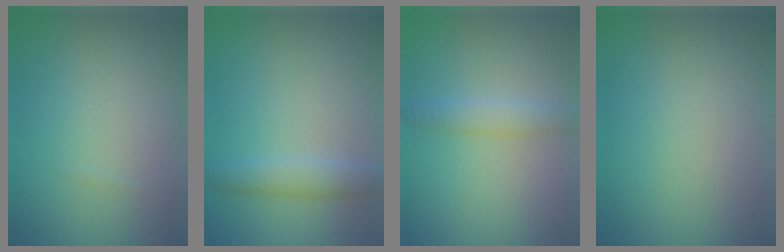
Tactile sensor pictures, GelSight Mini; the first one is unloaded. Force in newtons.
{"total": 2.4, "press": 2.4, "slide": 0.1}
{"total": 2.1, "press": 2.1, "slide": 0.0}
{"total": 0.0}